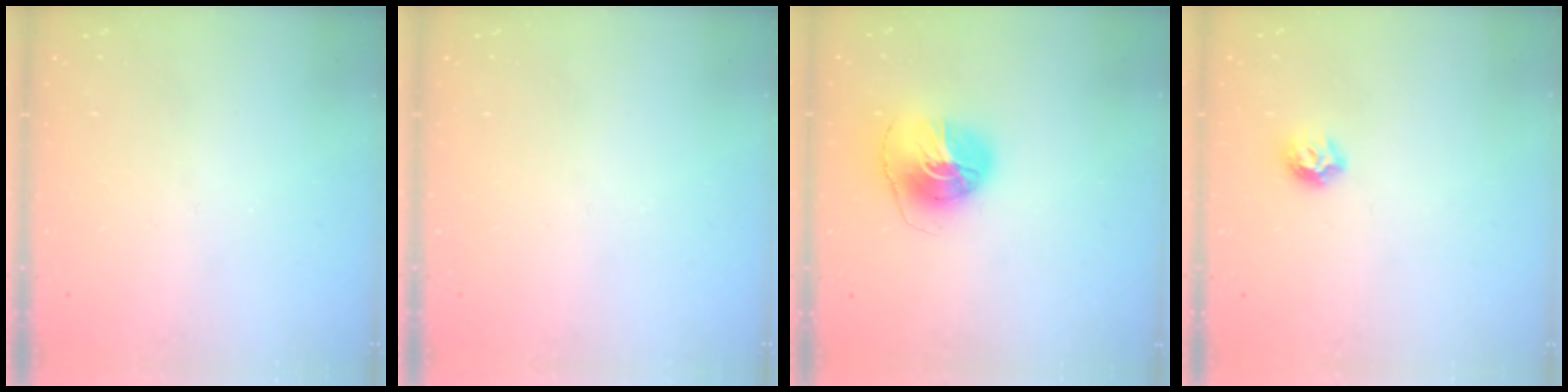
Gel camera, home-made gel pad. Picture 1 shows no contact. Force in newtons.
{"total": 0.0}
{"total": 8.6, "press": 8.6, "slide": 0.9}
{"total": 6.0, "press": 5.9, "slide": 0.8}